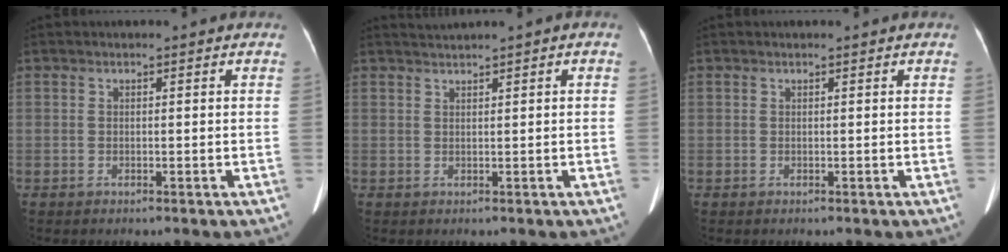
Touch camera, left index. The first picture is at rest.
{"total": 0.9, "force": [0.8, -0.1, 0.4], "torque": [-0.007, 0.017, 0.023]}
{"total": 0.0}